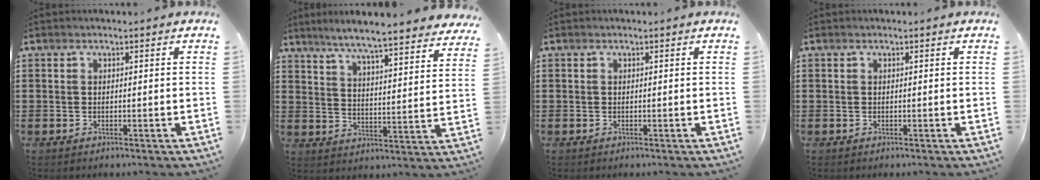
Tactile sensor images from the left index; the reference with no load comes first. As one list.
[{"total": 5.7, "force": [5.2, -0.7, 2.3], "torque": [-0.070, -0.040, 0.083]}, {"total": 0.0}, {"total": 0.0}]